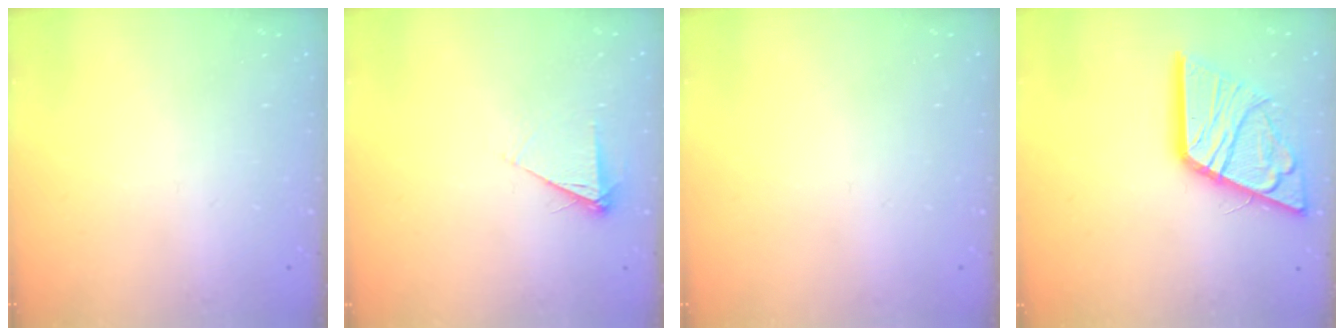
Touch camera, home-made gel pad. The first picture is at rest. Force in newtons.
{"total": 5.1, "press": 5.0, "slide": 0.6}
{"total": 0.0}
{"total": 19.5, "press": 19.5, "slide": 1.9}